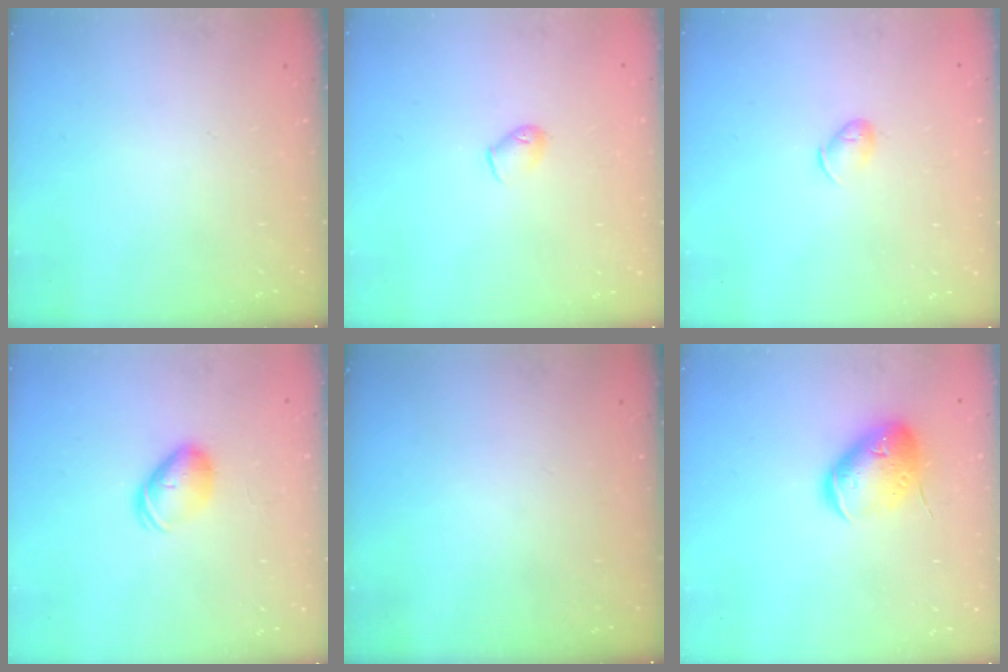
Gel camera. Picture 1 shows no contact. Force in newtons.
{"total": 4.1, "press": 4.0, "slide": 0.8}
{"total": 6.0, "press": 5.9, "slide": 0.9}
{"total": 8.3, "press": 8.3, "slide": 0.8}
{"total": 0.0}
{"total": 14.9, "press": 14.7, "slide": 2.6}